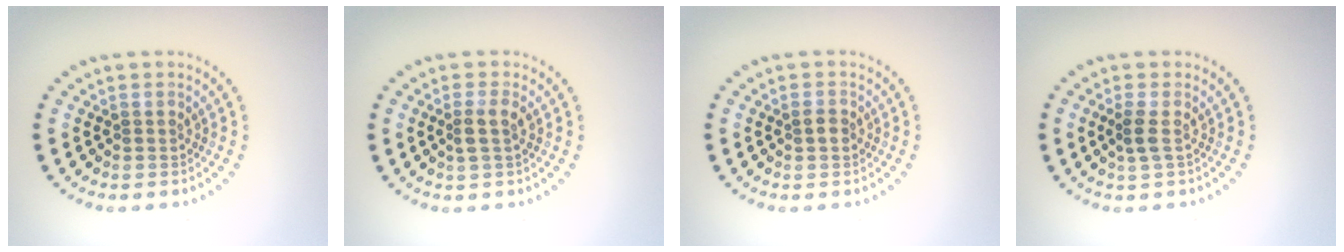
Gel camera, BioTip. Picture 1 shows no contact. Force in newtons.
{"total": 1.7, "press": 1.4, "slide": 1.0}
{"total": 1.1, "press": 1.1, "slide": 0.1}
{"total": 1.2, "press": 1.0, "slide": 0.8}